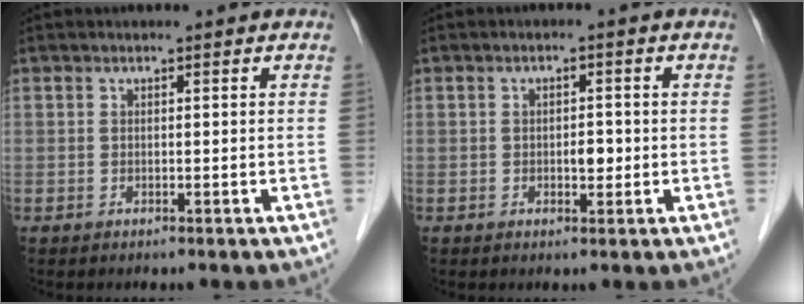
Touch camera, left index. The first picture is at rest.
{"total": 2.3, "force": [-0.4, 1.2, 1.9], "torque": [-0.029, 0.002, -0.003]}